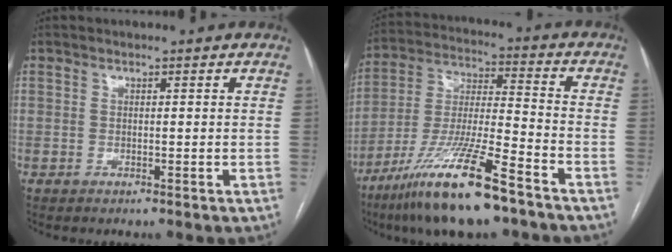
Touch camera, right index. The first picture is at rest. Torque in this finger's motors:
{"motor_torque": [1.26, -0.88, 0.53, 0.21]}